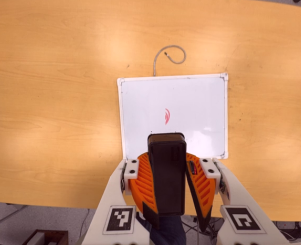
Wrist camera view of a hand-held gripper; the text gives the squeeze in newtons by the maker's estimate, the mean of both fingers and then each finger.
{"total": 11.2, "left": 10.5, "right": 12.0}